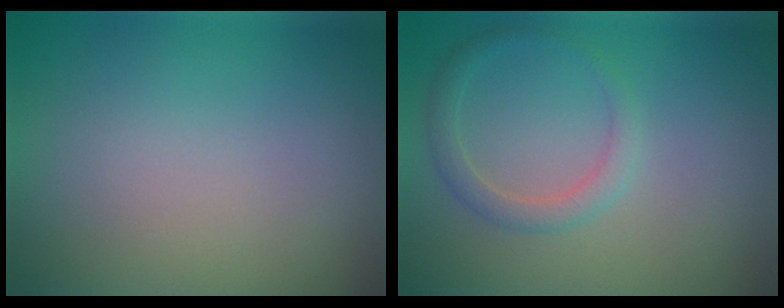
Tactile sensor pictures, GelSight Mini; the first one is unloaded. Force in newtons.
{"total": 1.9, "press": 1.9, "slide": 0.1}